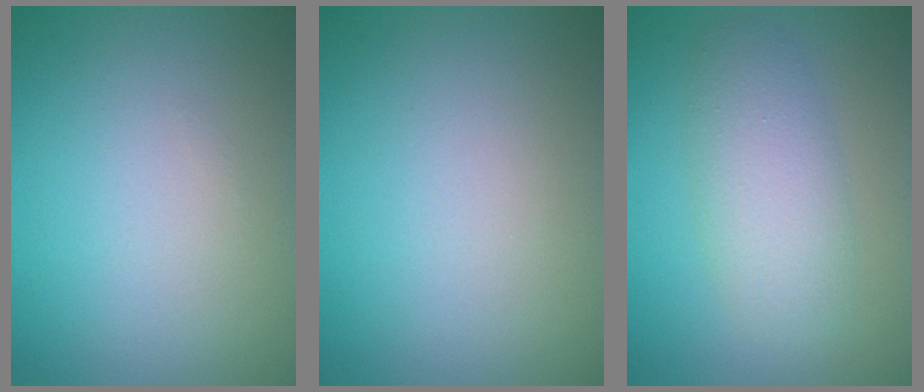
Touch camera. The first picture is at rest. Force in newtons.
{"total": 0.0}
{"total": 4.0, "press": 4.0, "slide": 0.0}